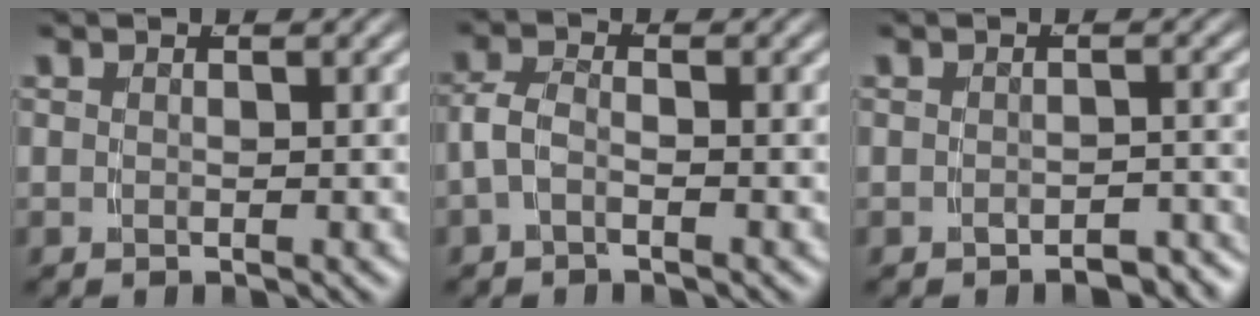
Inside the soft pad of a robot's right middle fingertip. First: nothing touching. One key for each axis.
{"total": 2.4, "fx": -0.8, "fy": 1.4, "fz": 1.7, "tx": -0.049, "ty": -0.013, "tz": -0.009}
{"total": 3.1, "fx": -3.0, "fy": 0.5, "fz": 0.7, "tx": -0.009, "ty": -0.005, "tz": -0.046}